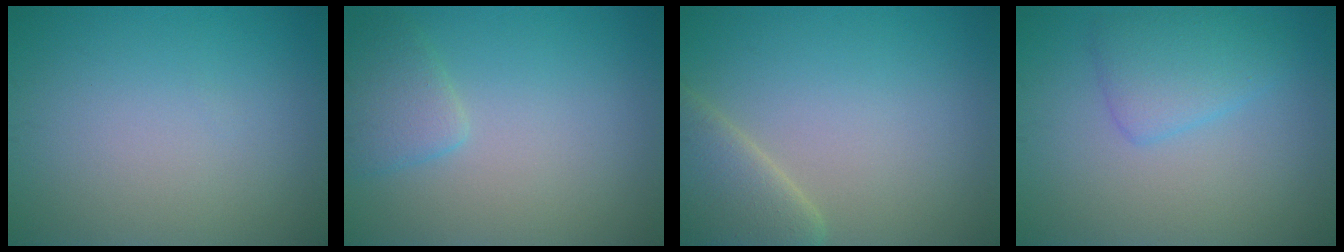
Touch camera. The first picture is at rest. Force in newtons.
{"total": 2.3, "press": 2.3, "slide": 0.2}
{"total": 4.6, "press": 4.6, "slide": 0.4}
{"total": 3.1, "press": 3.1, "slide": 0.1}